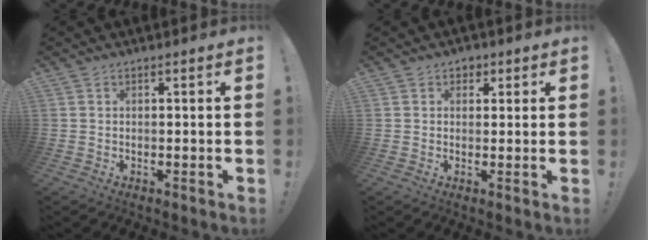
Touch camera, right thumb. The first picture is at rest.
{"total": 2.8, "force": [1.0, 2.4, 1.0], "torque": [-0.004, -0.002, 0.015]}